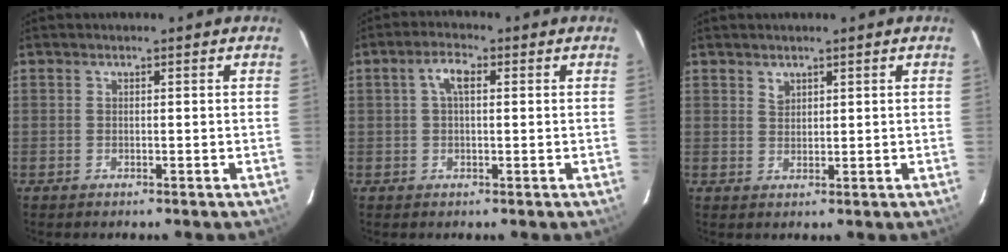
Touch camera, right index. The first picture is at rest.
{"total": 3.5, "force": [0.9, 1.5, 3.1], "torque": [-0.061, 0.012, 0.017]}
{"total": 1.6, "force": [1.3, 0.9, 0.3], "torque": [-0.002, 0.001, 0.024]}